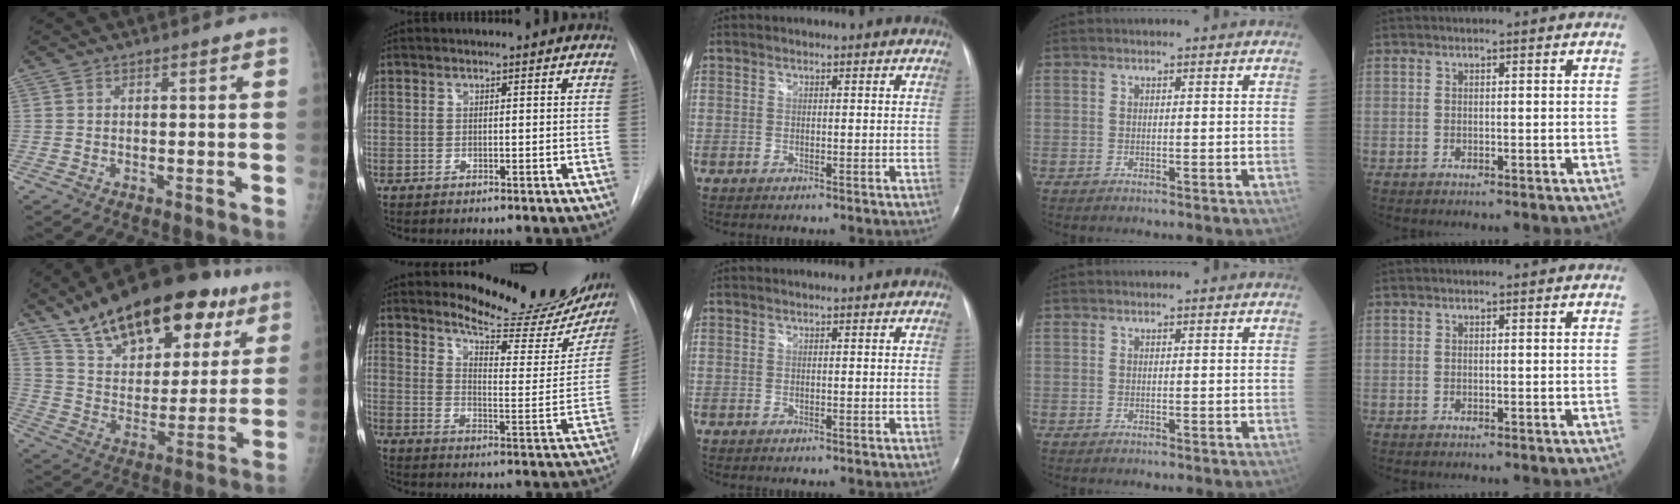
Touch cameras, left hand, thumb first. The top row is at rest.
{"thumb": {"total": 28.4, "force": [17.8, 13.0, 18.0], "torque": [-0.251, -0.032, 0.283]}, "index": {"total": 20.5, "force": [18.6, 4.6, 7.3], "torque": [-0.091, -0.078, 0.232]}}